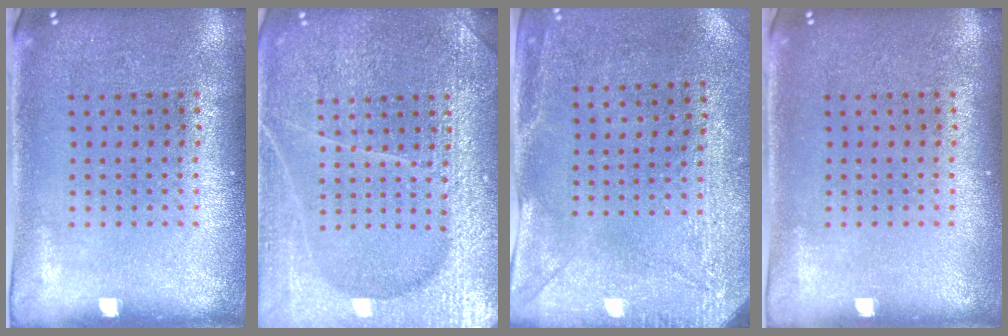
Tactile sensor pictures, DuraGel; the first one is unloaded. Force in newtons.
{"total": 6.4, "press": 6.4, "slide": 0.8}
{"total": 3.1, "press": 2.4, "slide": 2.0}
{"total": 0.0}